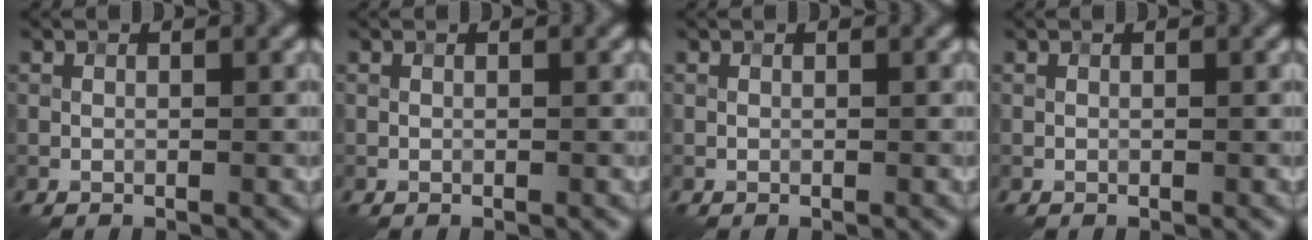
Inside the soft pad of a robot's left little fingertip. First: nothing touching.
{"total": 0.0}
{"total": 0.0}
{"total": 0.0}